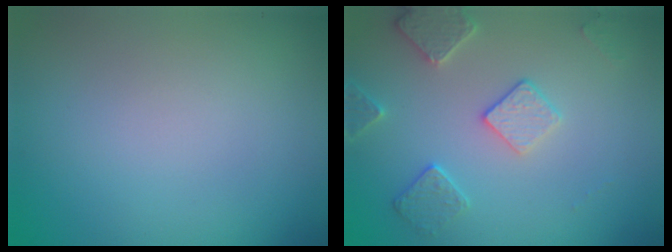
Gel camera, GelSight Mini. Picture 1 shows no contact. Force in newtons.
{"total": 2.9, "press": 2.9, "slide": 0.1}